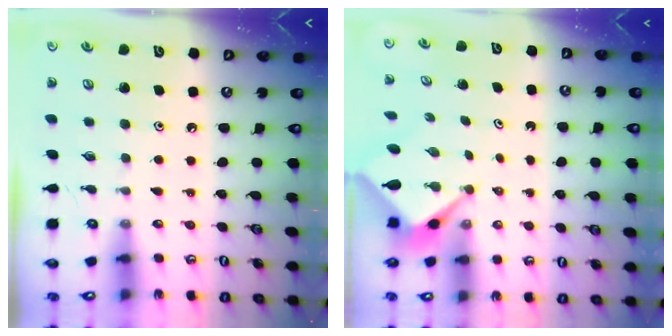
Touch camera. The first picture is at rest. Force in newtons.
{"total": 2.6, "press": 2.6, "slide": 0.1}